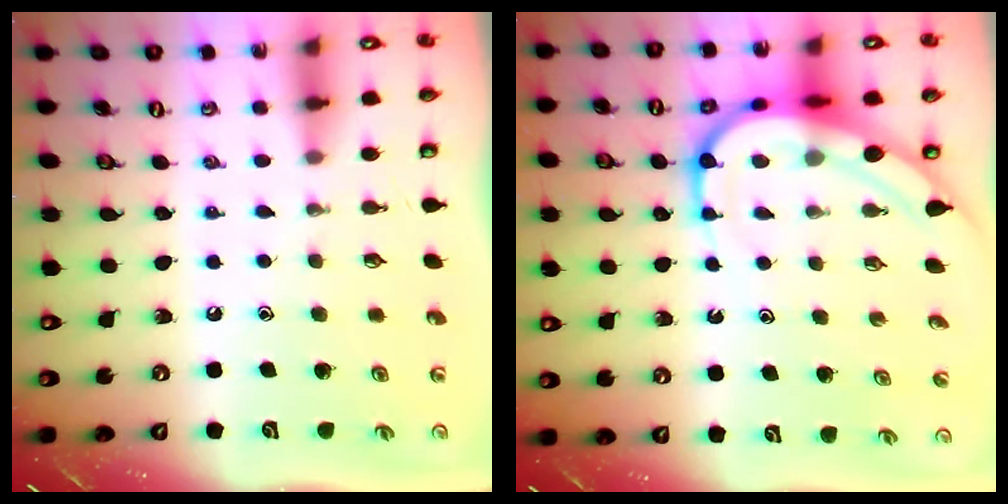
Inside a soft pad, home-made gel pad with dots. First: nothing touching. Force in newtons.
{"total": 10.6, "press": 10.6, "slide": 1.0}